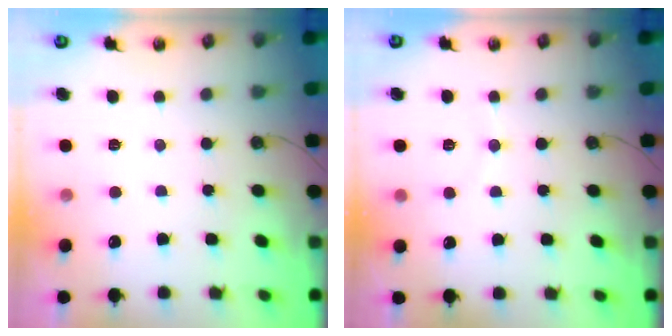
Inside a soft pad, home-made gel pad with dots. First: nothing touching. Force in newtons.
{"total": 4.3, "press": 4.2, "slide": 0.4}